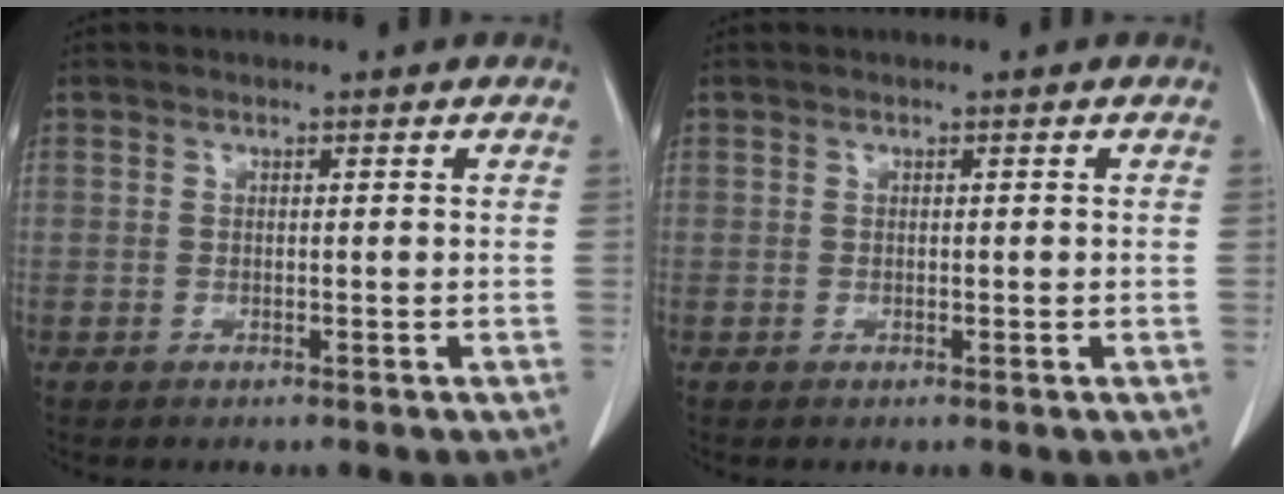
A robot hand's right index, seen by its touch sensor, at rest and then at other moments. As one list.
[{"total": 0.0}]